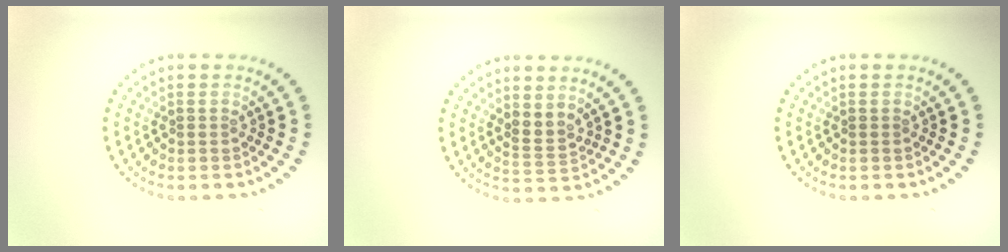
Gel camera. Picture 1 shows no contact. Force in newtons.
{"total": 2.0, "press": 1.5, "slide": 1.3}
{"total": 0.0}